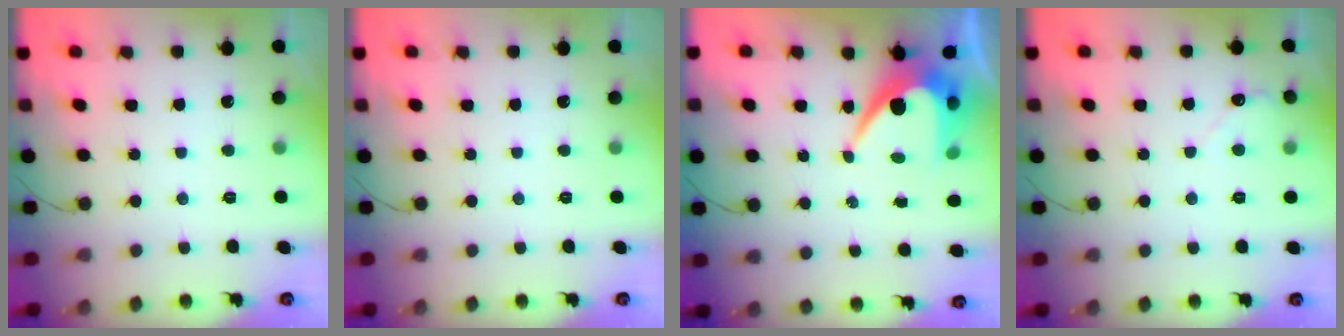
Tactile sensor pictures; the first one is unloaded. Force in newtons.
{"total": 0.0}
{"total": 8.6, "press": 8.5, "slide": 0.8}
{"total": 2.7, "press": 2.7, "slide": 0.2}